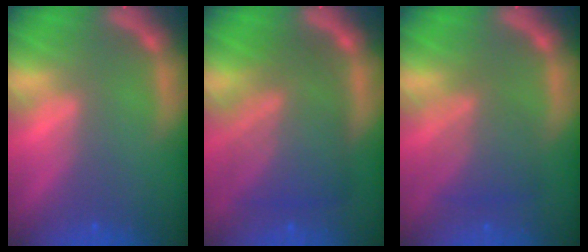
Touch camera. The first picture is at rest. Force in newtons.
{"total": 8.6}
{"total": 4.6}